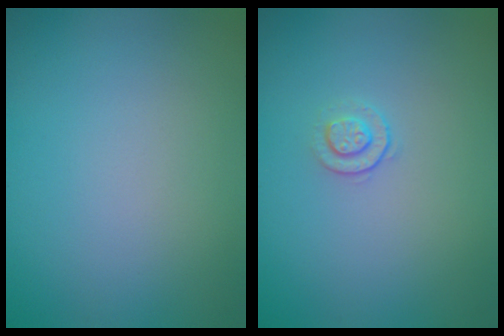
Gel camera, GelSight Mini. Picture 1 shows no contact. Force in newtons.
{"total": 1.1, "press": 0.7, "slide": 0.9}